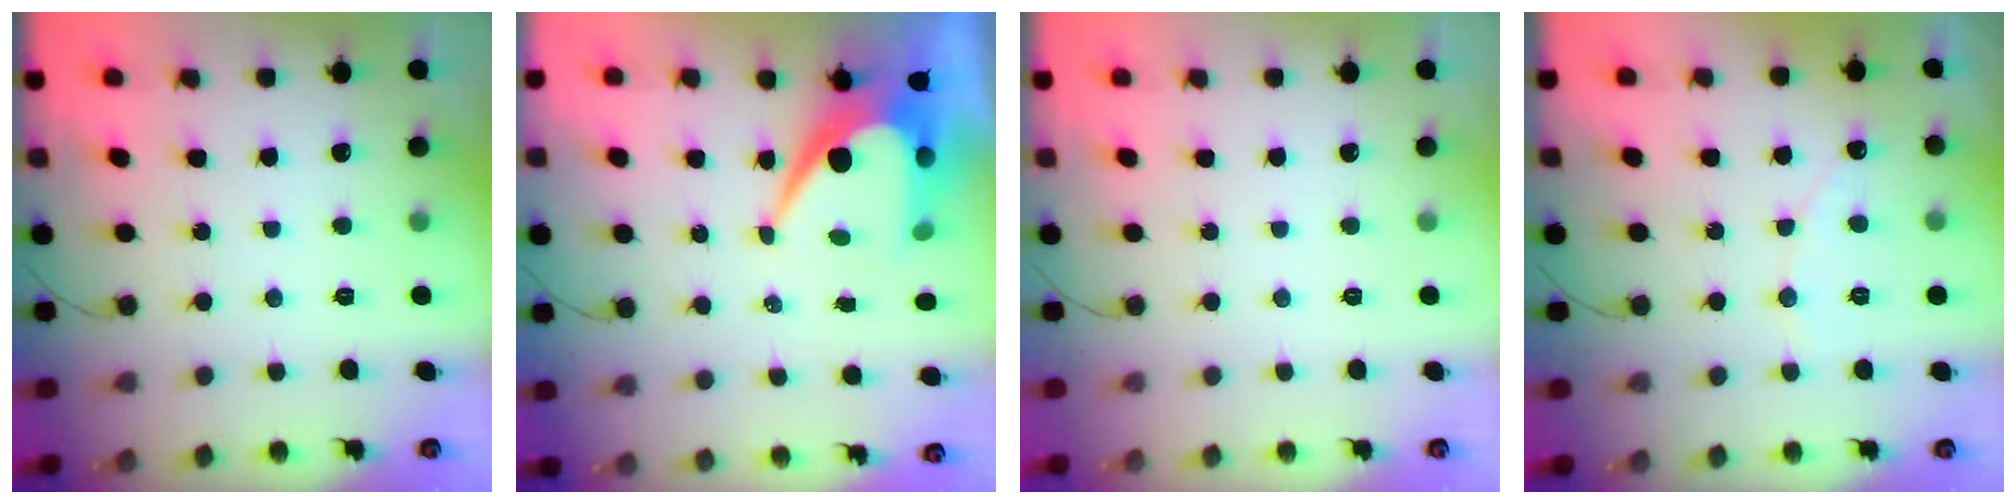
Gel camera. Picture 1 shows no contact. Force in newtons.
{"total": 12.2, "press": 12.2, "slide": 0.7}
{"total": 0.0}
{"total": 4.9, "press": 4.8, "slide": 0.4}